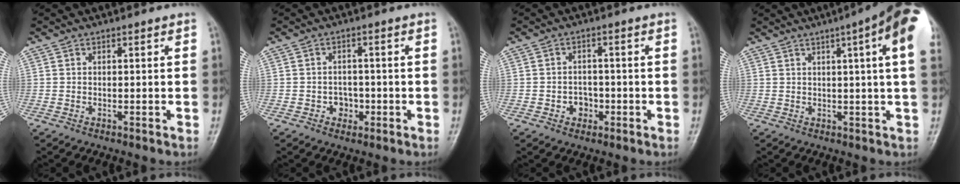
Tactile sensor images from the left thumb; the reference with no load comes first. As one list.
[{"total": 3.1, "force": [-1.2, 2.7, 1.0], "torque": [0.011, 0.011, -0.020]}, {"total": 3.5, "force": [-1.3, 3.0, 1.2], "torque": [0.011, 0.012, -0.023]}, {"total": 12.8, "force": [5.1, 0.9, 11.7], "torque": [-0.143, 0.004, 0.051]}]